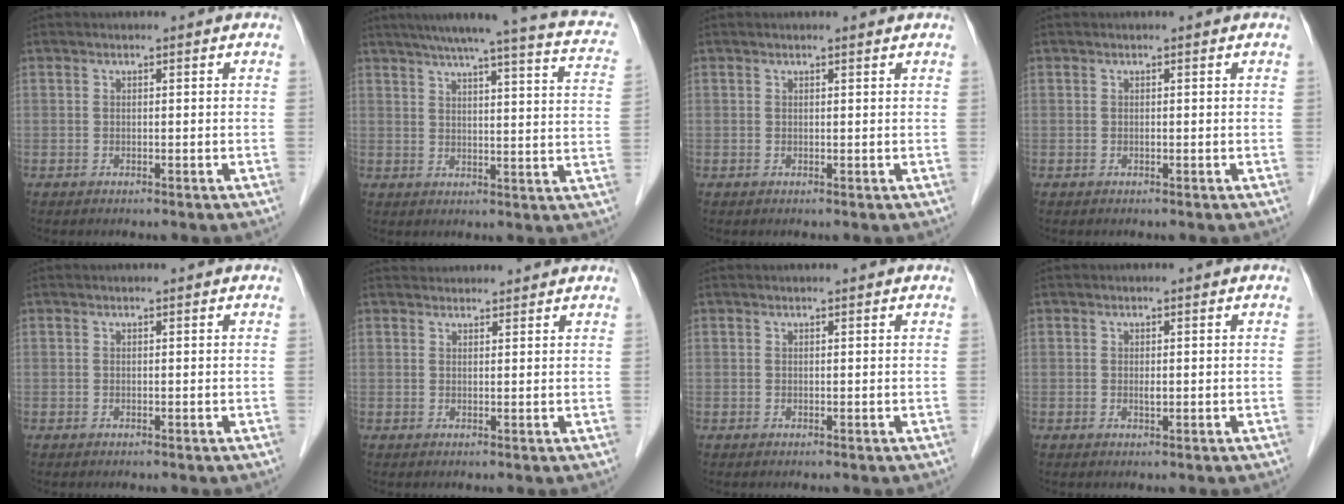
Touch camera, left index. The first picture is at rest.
{"total": 20.1, "force": [15.9, 2.1, 12.1], "torque": [-0.169, 0.002, 0.180]}
{"total": 1.1, "force": [1.0, -0.1, 0.5], "torque": [-0.010, 0.004, 0.014]}
{"total": 0.0}
{"total": 0.6, "force": [0.6, 0.0, 0.2], "torque": [-0.006, 0.007, 0.006]}
{"total": 5.3, "force": [5.2, 0.8, 0.6], "torque": [-0.008, 0.032, 0.067]}
{"total": 1.6, "force": [1.5, 0.0, 0.6], "torque": [-0.008, 0.009, 0.019]}
{"total": 0.6, "force": [-0.1, 0.1, 0.6], "torque": [-0.014, -0.005, -0.001]}